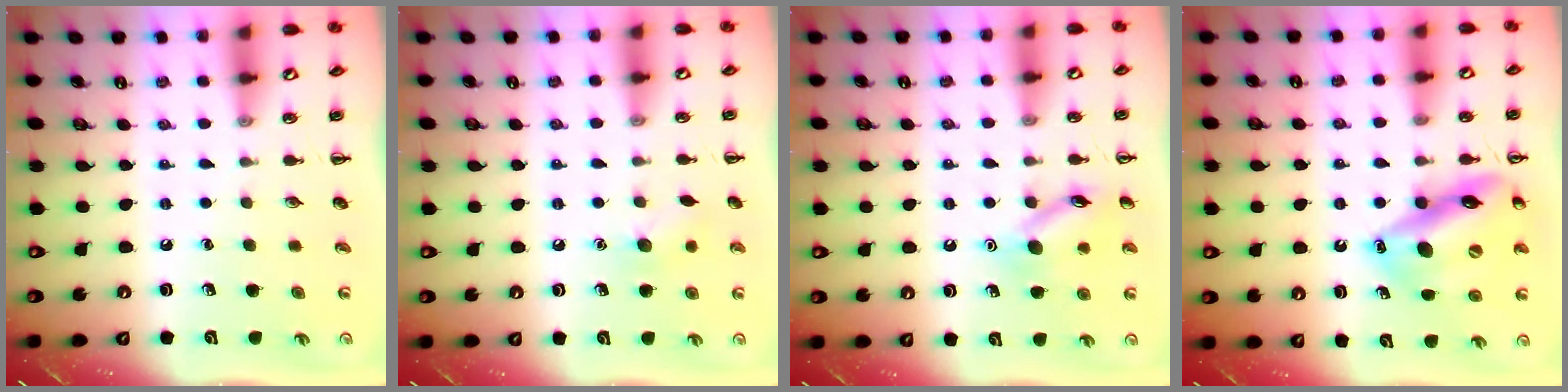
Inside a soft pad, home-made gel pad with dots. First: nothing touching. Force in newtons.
{"total": 7.0, "press": 6.8, "slide": 1.8}
{"total": 11.6, "press": 11.5, "slide": 1.0}
{"total": 16.6, "press": 16.0, "slide": 4.3}